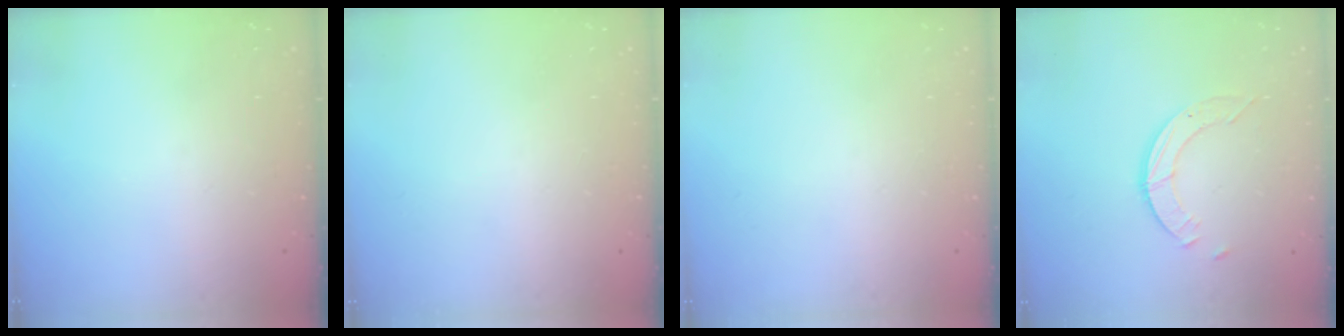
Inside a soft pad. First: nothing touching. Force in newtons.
{"total": 0.0}
{"total": 0.0}
{"total": 3.6, "press": 3.6, "slide": 0.4}